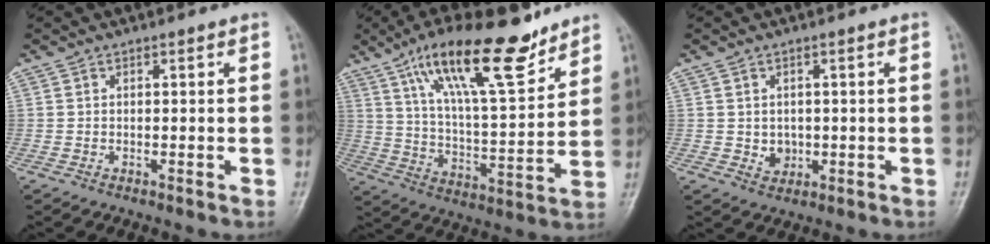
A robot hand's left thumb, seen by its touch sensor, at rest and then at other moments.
{"total": 20.3, "force": [13.2, 5.7, 14.3], "torque": [-0.215, -0.055, 0.230]}
{"total": 3.0, "force": [-0.2, 2.5, 1.5], "torque": [-0.010, 0.000, 0.007]}